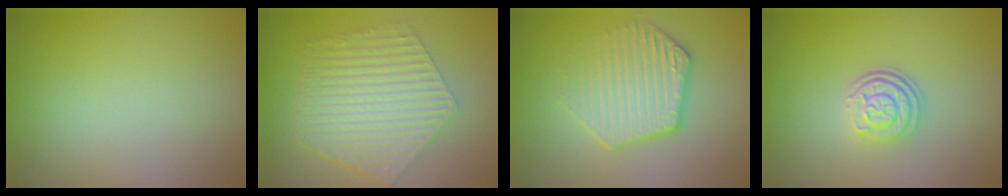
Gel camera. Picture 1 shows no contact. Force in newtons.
{"total": 6.4, "press": 4.6, "slide": 4.5}
{"total": 3.5, "press": 3.3, "slide": 0.9}
{"total": 3.1, "press": 2.5, "slide": 1.9}